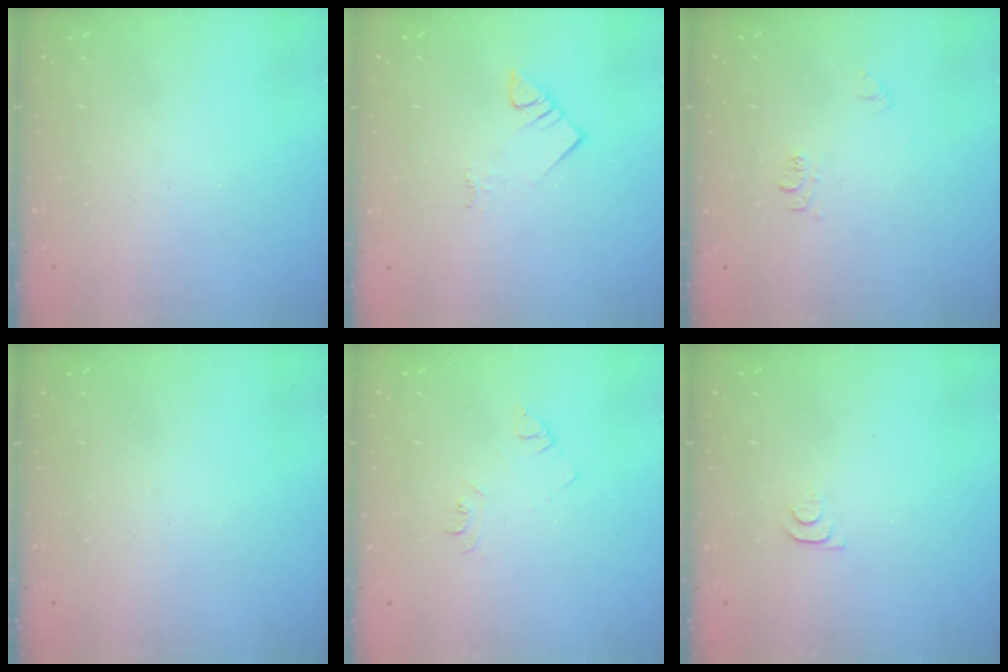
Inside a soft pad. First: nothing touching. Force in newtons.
{"total": 4.0, "press": 3.9, "slide": 0.3}
{"total": 3.9, "press": 3.9, "slide": 0.5}
{"total": 0.0}
{"total": 4.2, "press": 4.1, "slide": 0.6}
{"total": 4.3, "press": 4.2, "slide": 0.5}